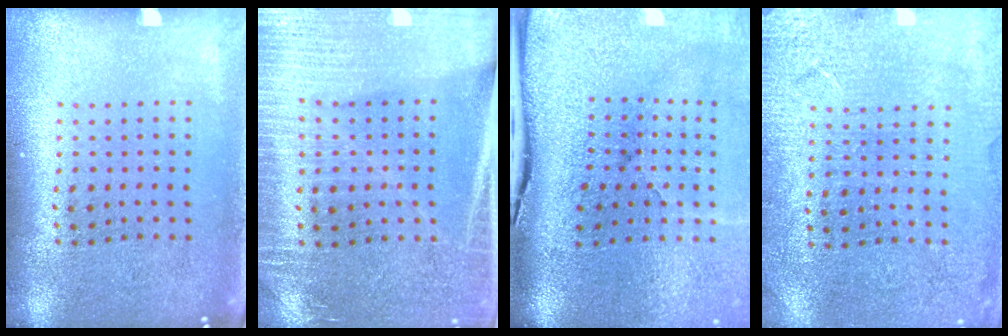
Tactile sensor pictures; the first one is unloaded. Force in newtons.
{"total": 3.1, "press": 2.9, "slide": 1.1}
{"total": 5.1, "press": 4.0, "slide": 3.2}
{"total": 2.7, "press": 2.7, "slide": 0.1}